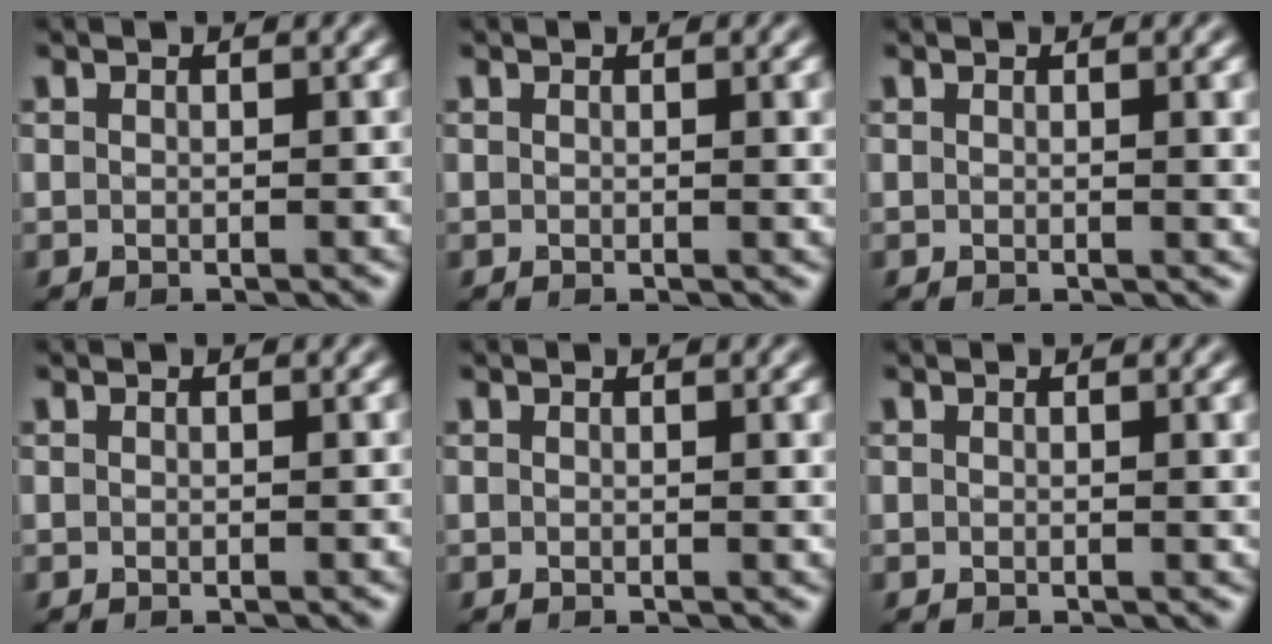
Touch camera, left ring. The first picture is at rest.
{"total": 1.5, "force": [0.3, 0.4, 1.4], "torque": [-0.012, 0.002, 0.002]}
{"total": 2.1, "force": [0.4, 0.6, 2.0], "torque": [-0.016, 0.002, 0.002]}
{"total": 0.0}
{"total": 1.1, "force": [0.3, 0.3, 1.0], "torque": [-0.009, 0.002, 0.002]}
{"total": 1.4, "force": [0.3, 0.4, 1.4], "torque": [-0.012, 0.002, 0.002]}